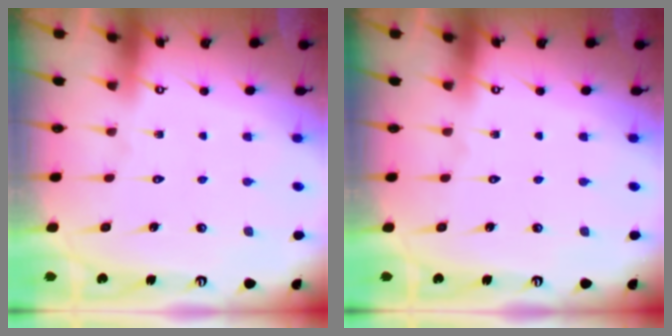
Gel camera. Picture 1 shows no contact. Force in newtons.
{"total": 0.0}